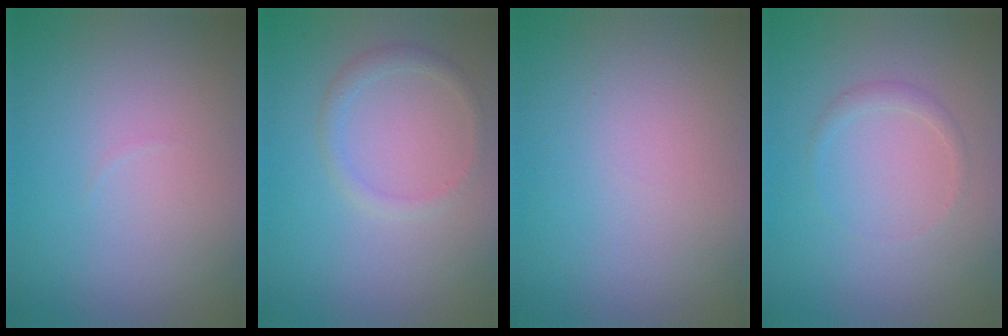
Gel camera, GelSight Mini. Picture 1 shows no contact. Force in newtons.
{"total": 1.4, "press": 1.4, "slide": 0.1}
{"total": 0.0}
{"total": 0.9, "press": 0.9, "slide": 0.0}